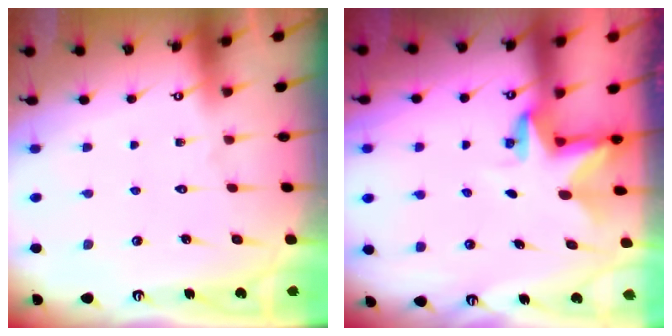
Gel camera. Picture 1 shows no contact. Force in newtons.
{"total": 2.8, "press": 2.8, "slide": 0.2}